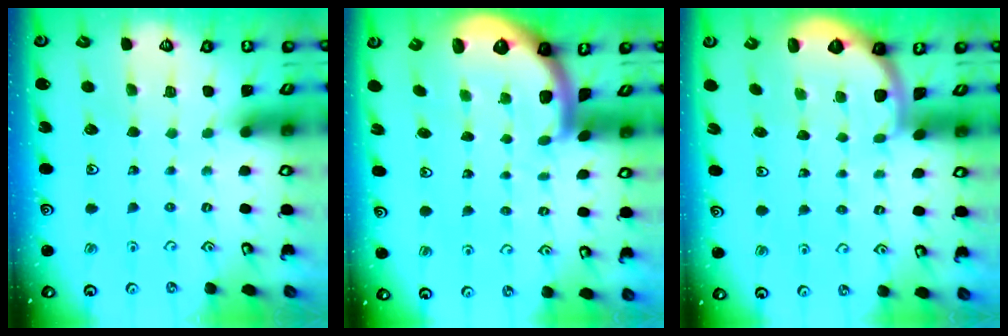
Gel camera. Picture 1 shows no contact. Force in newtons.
{"total": 2.5, "press": 2.5, "slide": 0.6}
{"total": 1.6, "press": 1.6, "slide": 0.1}